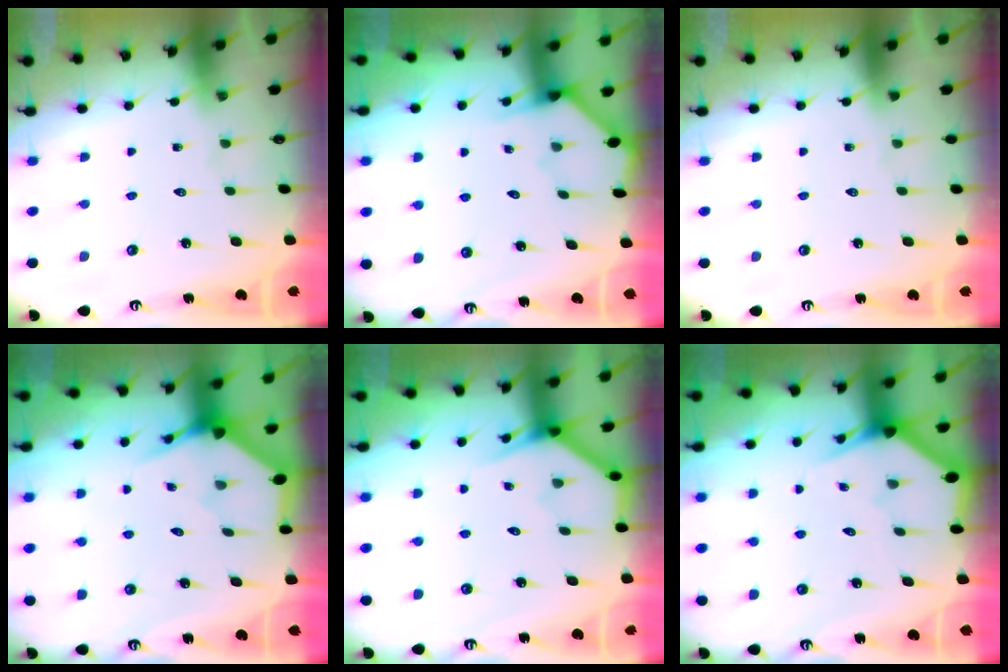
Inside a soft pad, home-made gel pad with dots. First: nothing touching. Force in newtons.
{"total": 2.0, "press": 2.0, "slide": 0.2}
{"total": 0.0}
{"total": 3.6, "press": 3.6, "slide": 0.1}
{"total": 3.8, "press": 3.8, "slide": 0.3}
{"total": 2.8, "press": 2.8, "slide": 0.1}